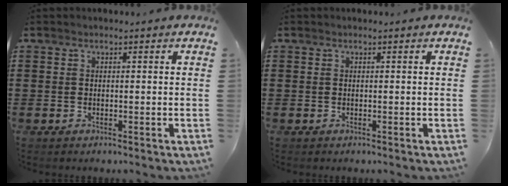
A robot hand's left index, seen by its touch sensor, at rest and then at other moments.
{"total": 0.0}